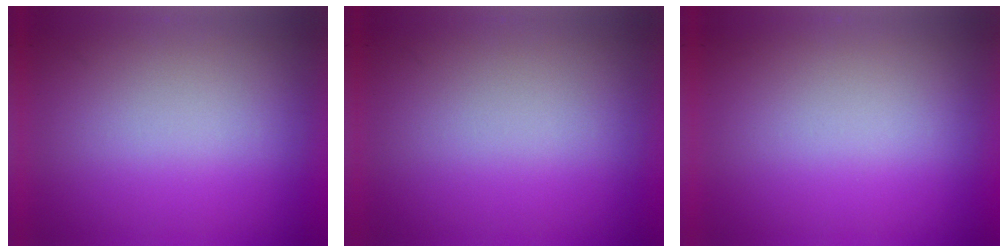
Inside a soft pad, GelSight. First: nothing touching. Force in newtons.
{"total": 0.0}
{"total": 1.0}